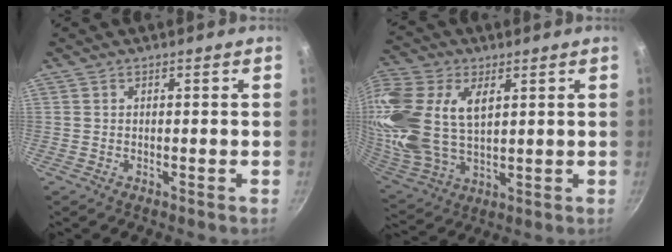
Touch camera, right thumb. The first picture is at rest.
{"total": 21.9, "force": [6.3, 13.3, 16.1], "torque": [-0.361, -0.005, 0.126]}